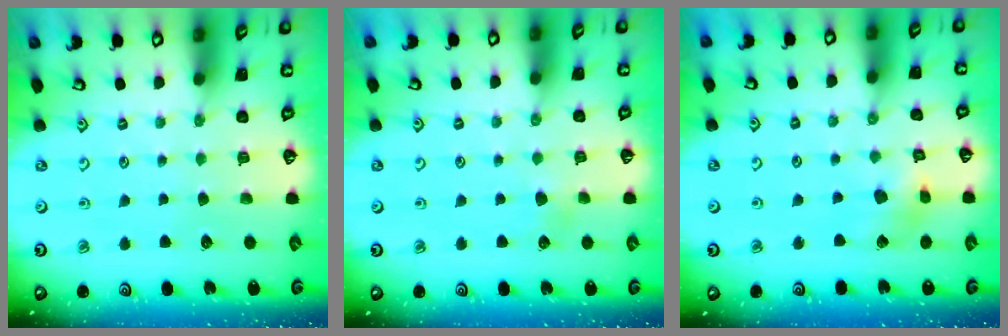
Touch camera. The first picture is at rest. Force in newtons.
{"total": 3.6, "press": 3.5, "slide": 0.8}
{"total": 7.2, "press": 7.2, "slide": 0.9}